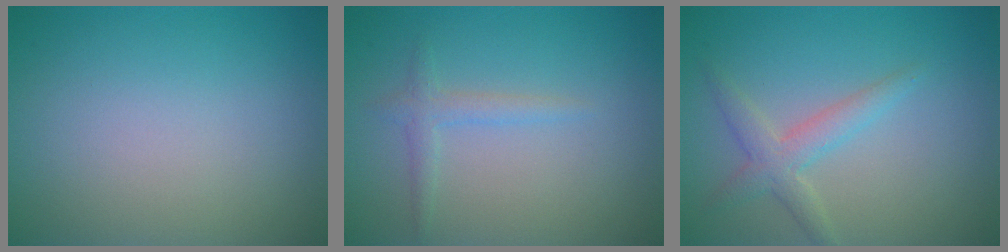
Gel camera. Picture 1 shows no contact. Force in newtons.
{"total": 1.5, "press": 1.4, "slide": 0.1}
{"total": 2.5, "press": 2.5, "slide": 0.1}